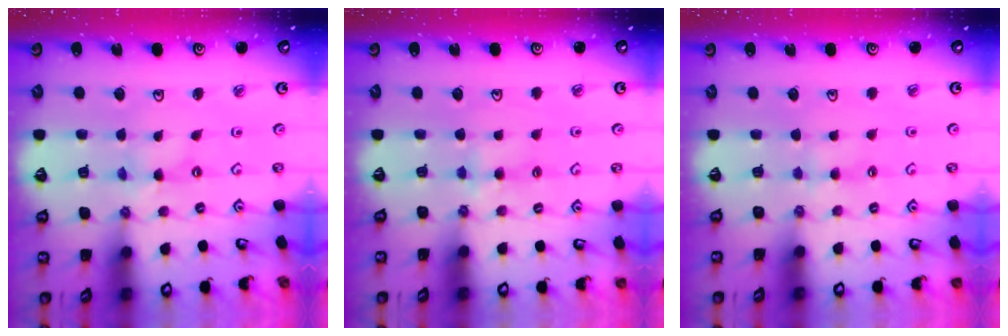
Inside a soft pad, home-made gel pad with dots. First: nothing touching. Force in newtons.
{"total": 3.9, "press": 3.8, "slide": 0.6}
{"total": 2.3, "press": 2.2, "slide": 0.5}